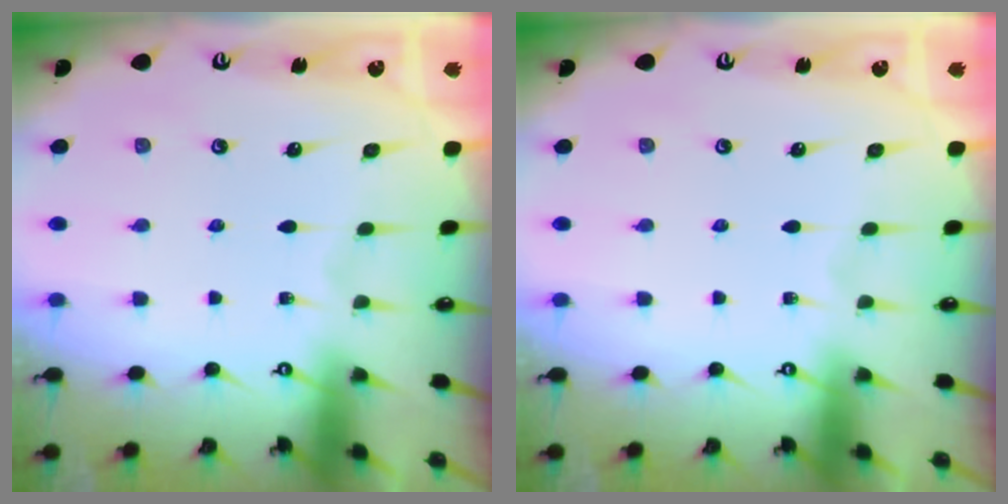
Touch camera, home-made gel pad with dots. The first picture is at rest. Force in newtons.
{"total": 0.0}